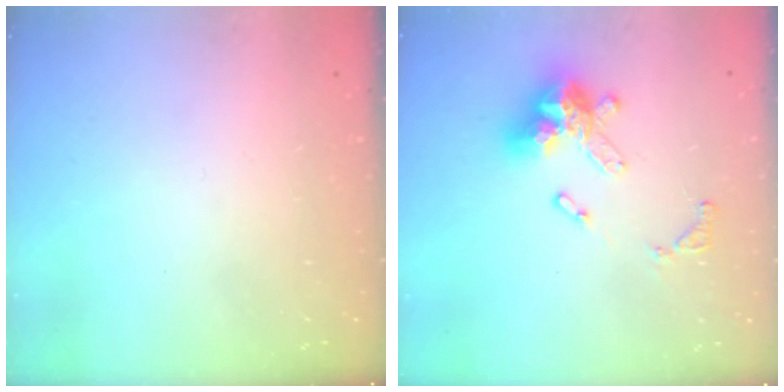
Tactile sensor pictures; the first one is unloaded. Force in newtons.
{"total": 15.2, "press": 15.1, "slide": 1.7}